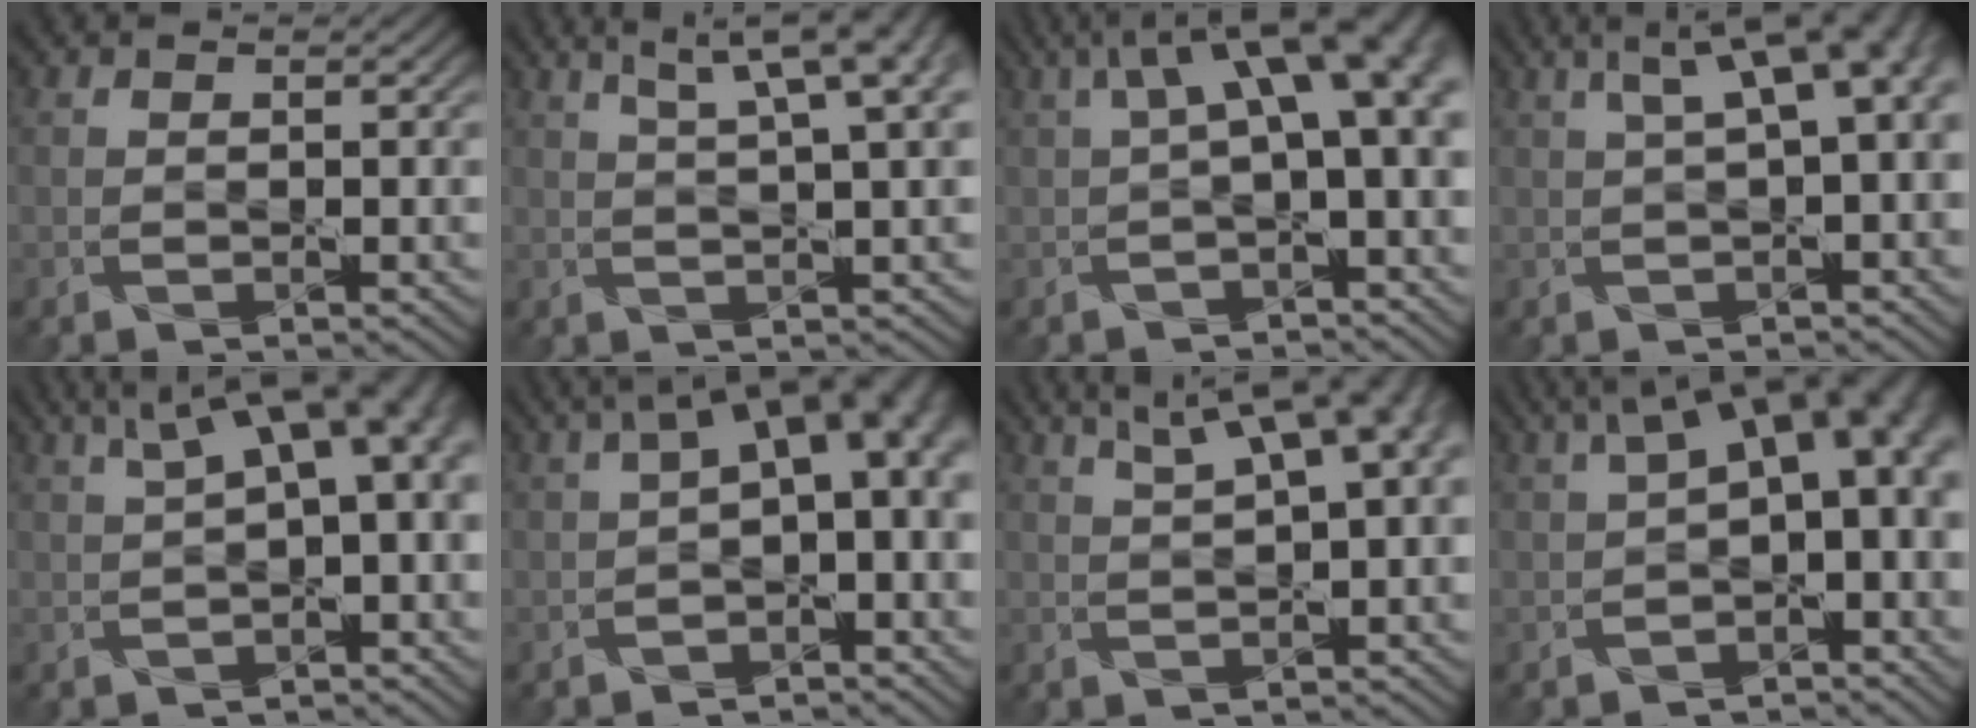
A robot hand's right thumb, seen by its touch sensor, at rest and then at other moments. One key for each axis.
{"total": 9.6, "fx": 5.2, "fy": 2.3, "fz": 7.7, "tx": -0.096, "ty": 0.032, "tz": 0.064}
{"total": 10.0, "fx": 2.3, "fy": 3.8, "fz": 9.0, "tx": -0.136, "ty": 0.013, "tz": 0.041}
{"total": 7.9, "fx": 2.3, "fy": 2.7, "fz": 7.1, "tx": -0.088, "ty": 0.023, "tz": 0.037}
{"total": 9.1, "fx": 2.9, "fy": 3.4, "fz": 8.0, "tx": -0.116, "ty": 0.017, "tz": 0.048}
{"total": 10.1, "fx": 1.2, "fy": 5.2, "fz": 8.5, "tx": -0.119, "ty": -0.001, "tz": 0.027}
{"total": 9.2, "fx": 3.9, "fy": 3.2, "fz": 7.6, "tx": -0.106, "ty": 0.026, "tz": 0.055}
{"total": 11.0, "fx": 1.7, "fy": 5.5, "fz": 9.4, "tx": -0.131, "ty": 0.003, "tz": 0.037}